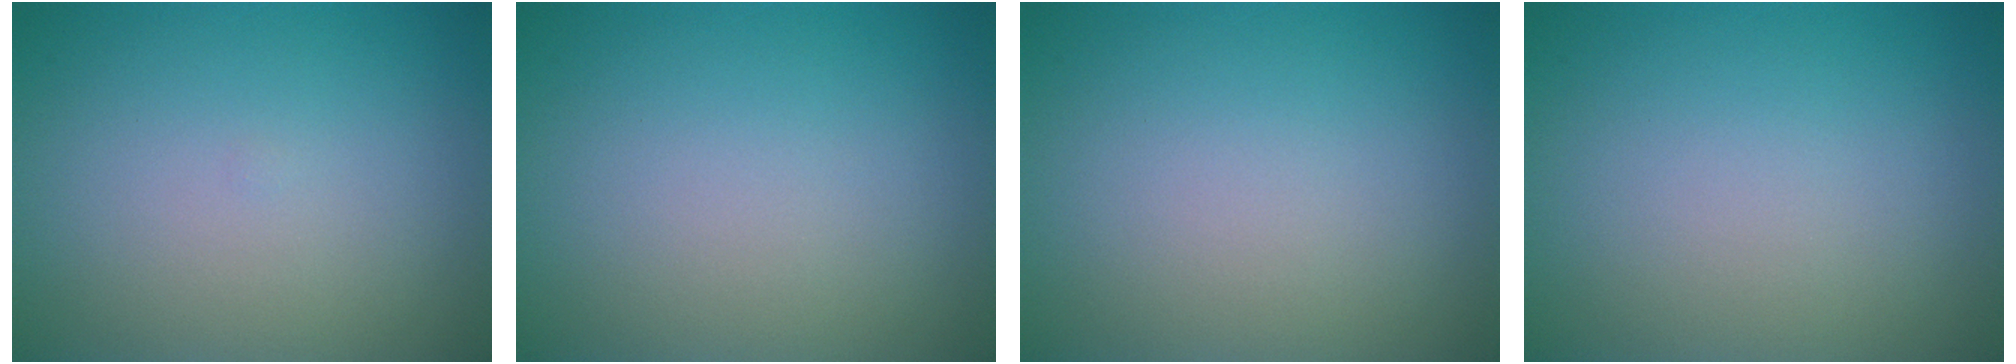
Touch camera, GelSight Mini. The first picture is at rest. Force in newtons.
{"total": 0.0}
{"total": 0.0}
{"total": 0.0}